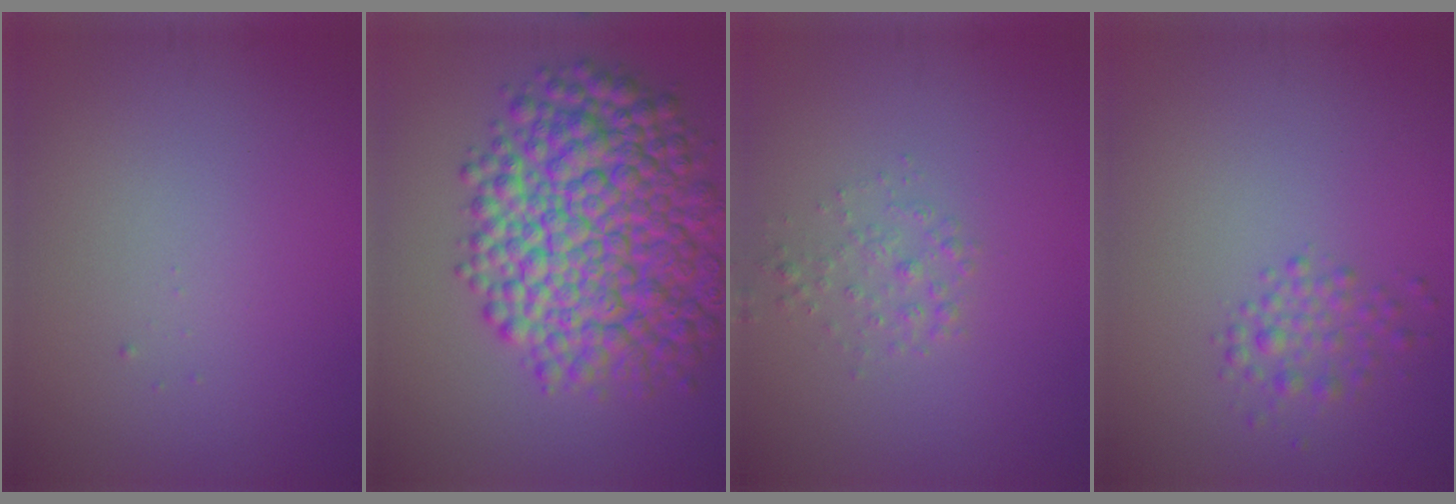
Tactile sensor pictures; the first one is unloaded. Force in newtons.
{"total": 11.6, "press": 11.6, "slide": 0.1}
{"total": 1.4, "press": 1.4, "slide": 0.0}
{"total": 1.9, "press": 1.9, "slide": 0.1}